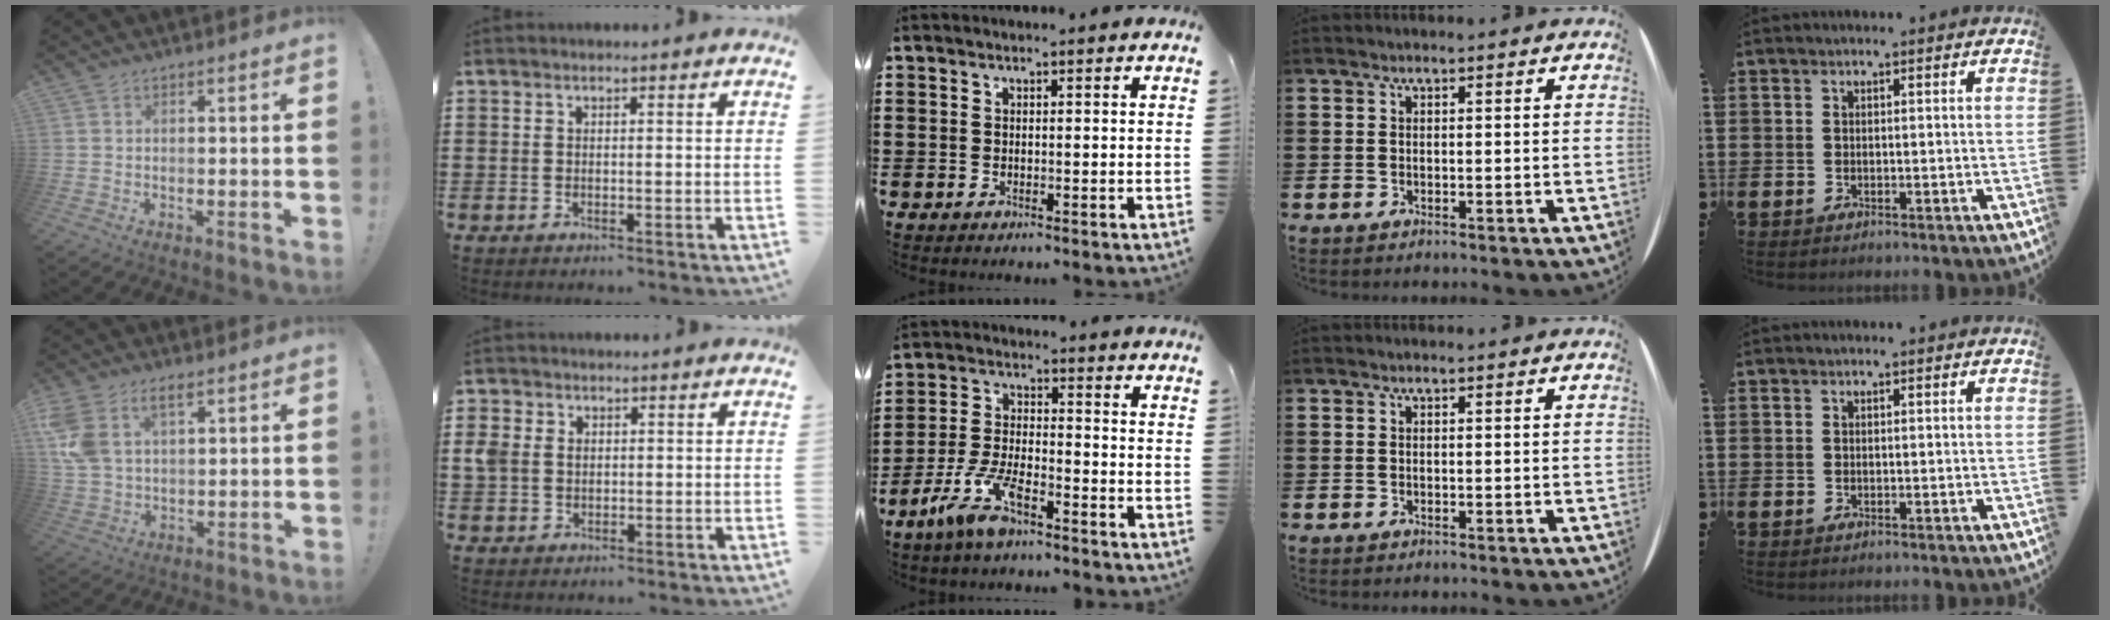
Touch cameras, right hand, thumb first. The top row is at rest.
{"thumb": {"total": 9.2, "force": [4.9, 5.3, 5.8], "torque": [-0.125, -0.010, 0.094]}, "index": {"total": 2.8, "force": [0.5, 2.3, 1.5], "torque": [-0.044, 0.008, 0.006]}, "middle": {"total": 8.0, "force": [-5.4, 1.9, 5.5], "torque": [-0.129, -0.007, -0.105]}}